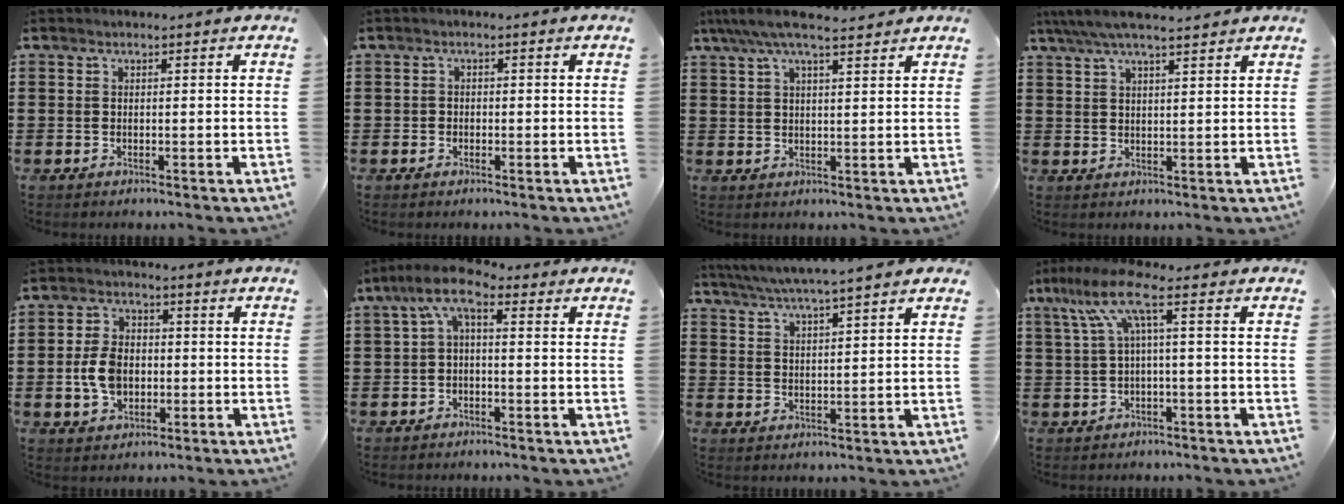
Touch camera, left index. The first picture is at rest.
{"total": 0.9, "force": [-0.6, 0.6, 0.0], "torque": [-0.003, 0.002, -0.014]}
{"total": 6.2, "force": [4.8, 1.1, 3.7], "torque": [-0.084, -0.004, 0.087]}
{"total": 5.3, "force": [4.2, 0.8, 3.2], "torque": [-0.071, -0.003, 0.076]}
{"total": 6.3, "force": [-0.9, 4.3, 4.4], "torque": [-0.110, 0.004, -0.023]}
{"total": 4.5, "force": [-0.2, 1.7, 4.2], "torque": [-0.096, -0.003, -0.014]}
{"total": 4.5, "force": [4.1, -0.4, 1.9], "torque": [-0.049, -0.019, 0.069]}
{"total": 7.6, "force": [1.5, 1.1, 7.4], "torque": [-0.160, -0.002, 0.017]}